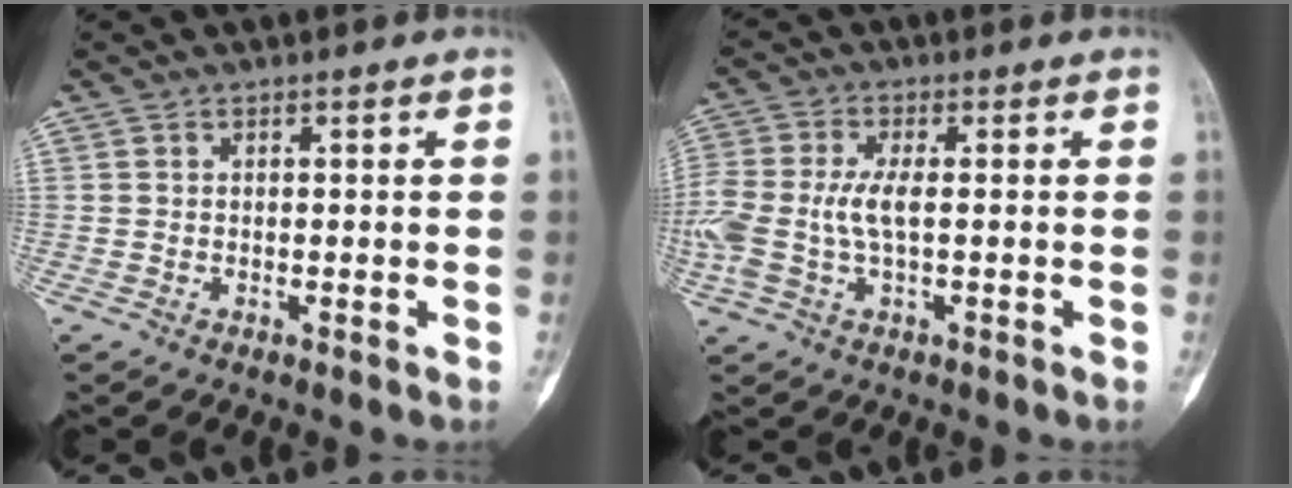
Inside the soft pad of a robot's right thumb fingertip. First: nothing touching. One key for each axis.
{"total": 9.2, "fx": -0.4, "fy": 4.4, "fz": 8.1, "tx": -0.213, "ty": 0.011, "tz": -0.003}